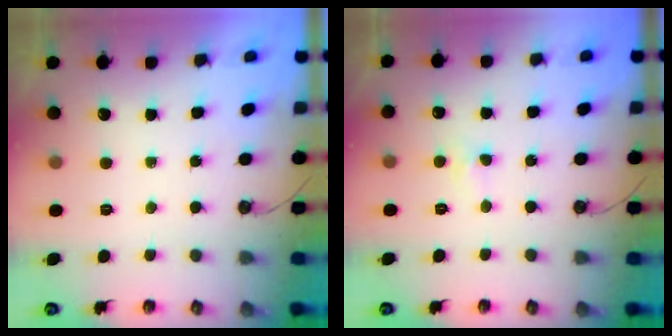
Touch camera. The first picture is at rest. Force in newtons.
{"total": 4.2, "press": 4.1, "slide": 0.6}